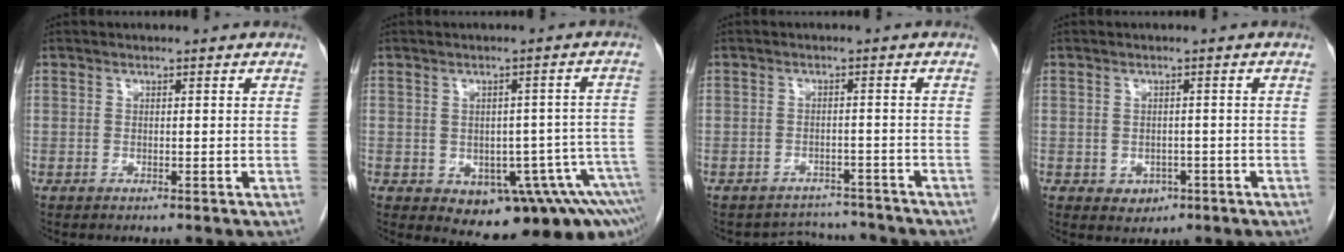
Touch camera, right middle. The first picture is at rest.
{"total": 13.2, "force": [-6.5, 5.4, 10.1], "torque": [-0.074, 0.022, -0.071]}
{"total": 4.8, "force": [-4.5, 1.2, -1.1], "torque": [0.013, 0.016, -0.061]}
{"total": 2.6, "force": [-1.1, 2.0, 1.1], "torque": [-0.010, 0.005, -0.007]}